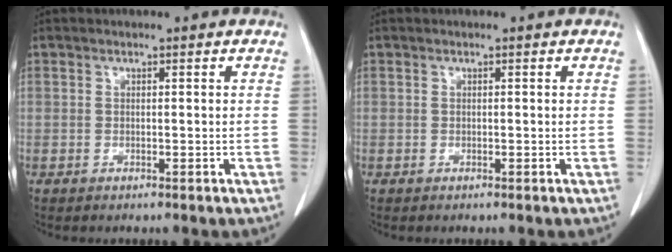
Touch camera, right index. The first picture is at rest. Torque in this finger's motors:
{"motor_torque": [0.00, 0.04, -0.02, -0.01]}